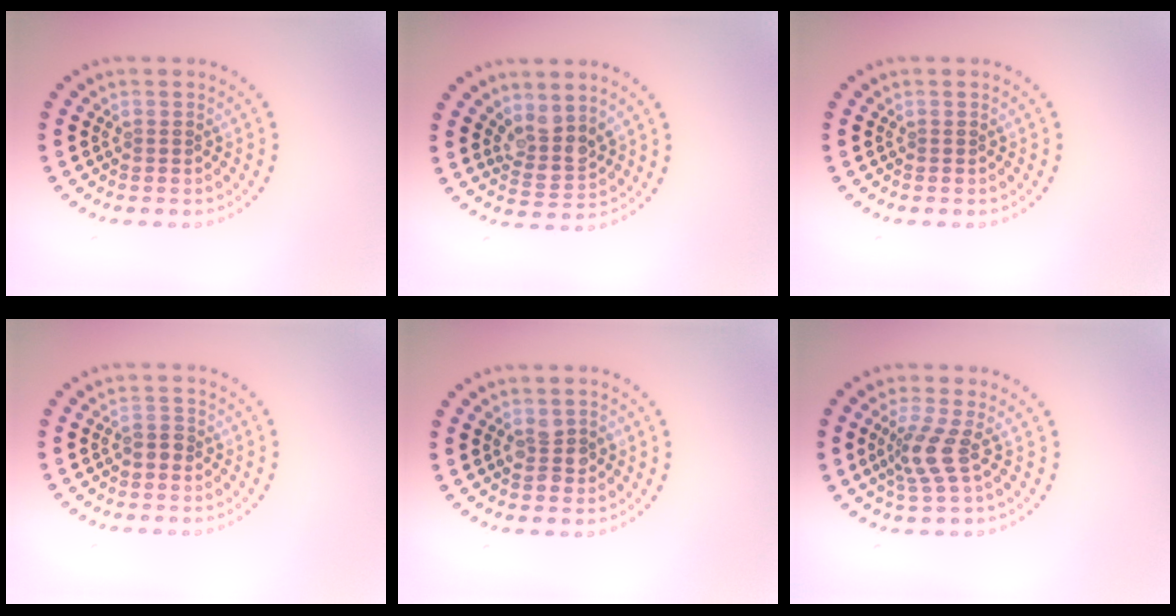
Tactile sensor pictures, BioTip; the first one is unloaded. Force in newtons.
{"total": 2.9, "press": 2.2, "slide": 1.8}
{"total": 0.0}
{"total": 1.1, "press": 1.0, "slide": 0.5}
{"total": 2.0, "press": 1.9, "slide": 0.2}
{"total": 2.8, "press": 2.1, "slide": 2.0}